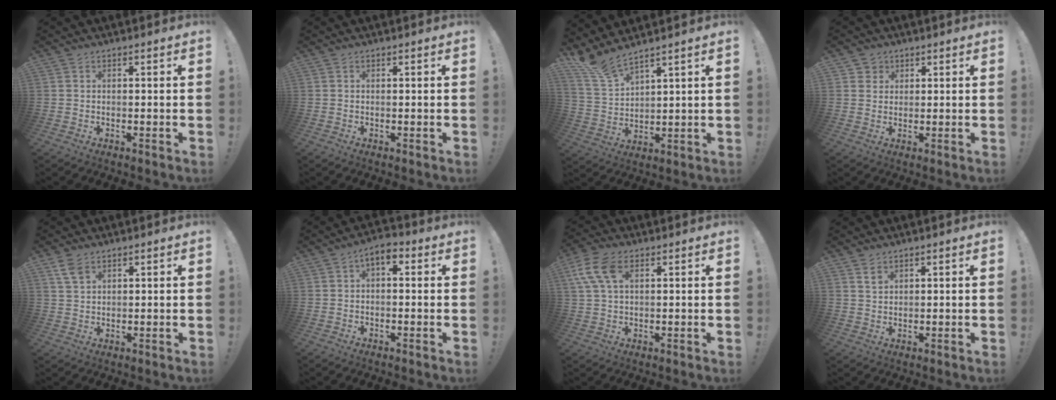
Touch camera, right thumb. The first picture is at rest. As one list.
[{"total": 0.0}, {"total": 8.5, "force": [7.7, 1.4, 3.2], "torque": [-0.074, -0.051, 0.148]}, {"total": 3.2, "force": [1.5, 2.7, 0.3], "torque": [-0.002, -0.005, 0.027]}, {"total": 4.5, "force": [2.7, 2.4, 2.7], "torque": [-0.041, -0.012, 0.051]}, {"total": 3.9, "force": [0.5, 2.2, 3.2], "torque": [-0.043, 0.001, 0.005]}, {"total": 10.1, "force": [3.7, 5.8, 7.4], "torque": [-0.154, -0.001, 0.071]}, {"total": 2.3, "force": [1.6, 1.3, 0.9], "torque": [0.004, -0.014, 0.026]}]